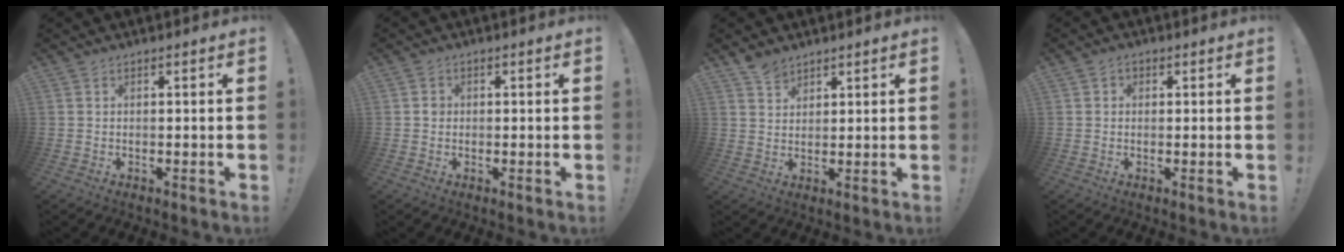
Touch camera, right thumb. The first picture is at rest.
{"total": 1.3, "force": [-0.2, 1.2, 0.5], "torque": [0.005, -0.002, -0.007]}
{"total": 4.3, "force": [3.6, 2.2, 0.8], "torque": [-0.002, -0.022, 0.066]}
{"total": 1.7, "force": [0.0, 1.5, 0.8], "torque": [-0.010, 0.004, -0.001]}